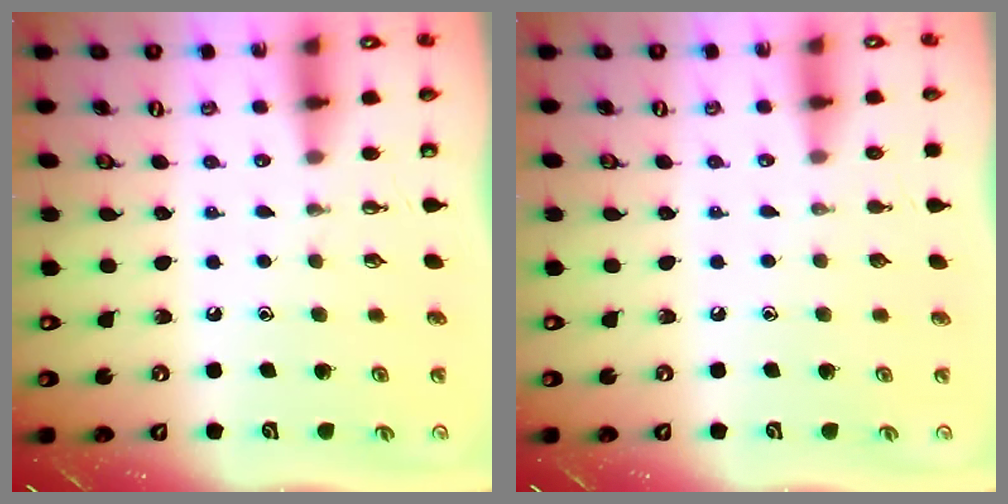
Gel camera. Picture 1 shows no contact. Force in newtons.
{"total": 0.0}